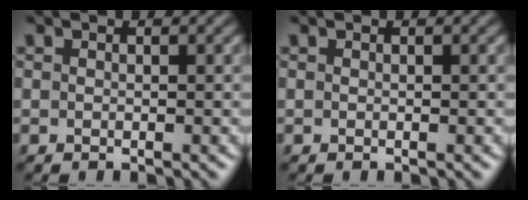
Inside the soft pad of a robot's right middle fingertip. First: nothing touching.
{"total": 0.0}